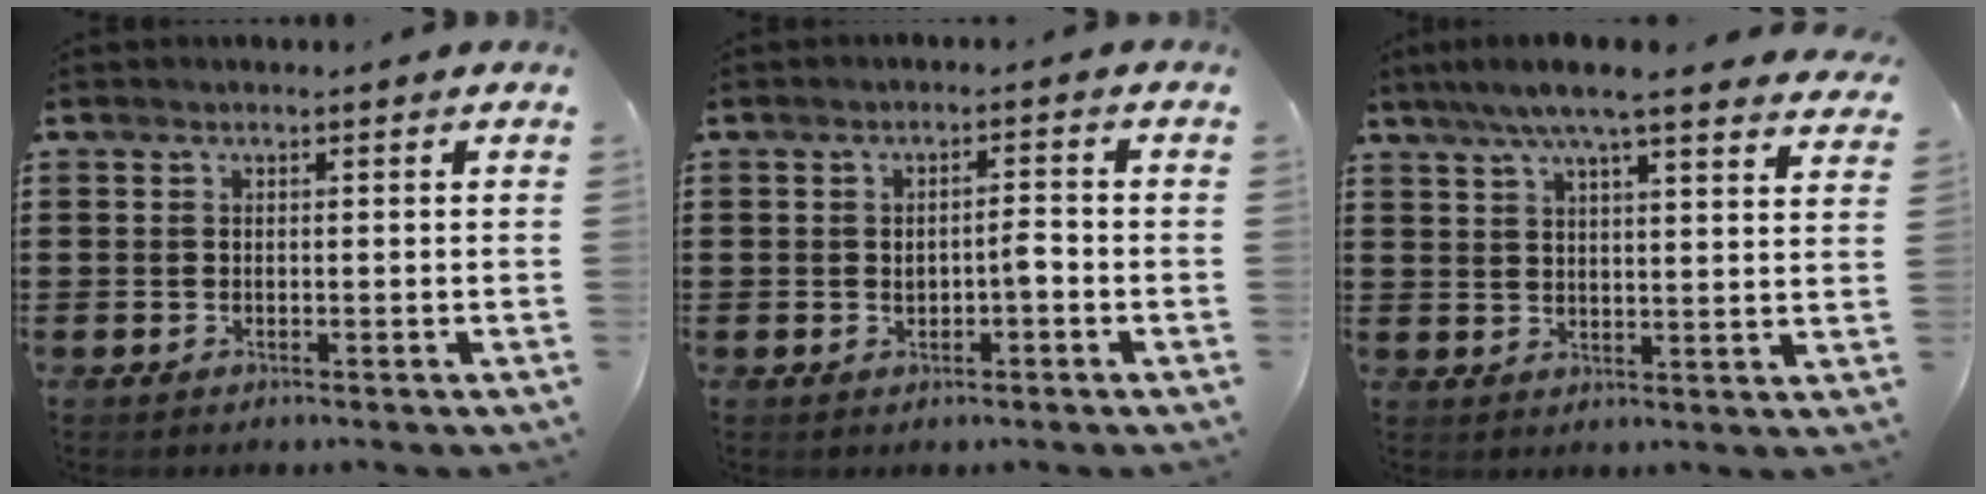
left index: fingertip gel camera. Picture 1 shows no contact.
{"total": 2.6, "force": [-0.5, 0.8, 2.4], "torque": [-0.045, 0.004, -0.012]}
{"total": 6.8, "force": [5.8, 0.1, 3.7], "torque": [-0.088, -0.018, 0.100]}